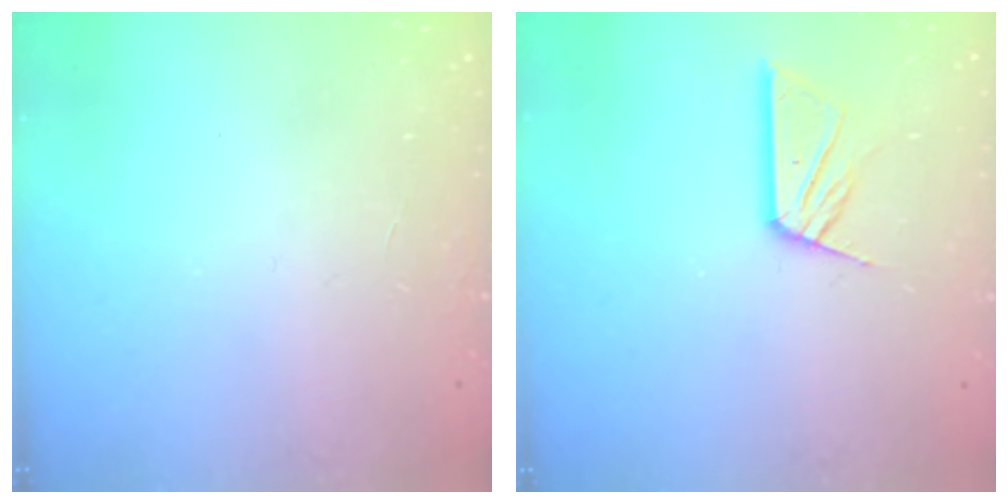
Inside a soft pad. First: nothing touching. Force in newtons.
{"total": 11.2, "press": 11.1, "slide": 1.0}